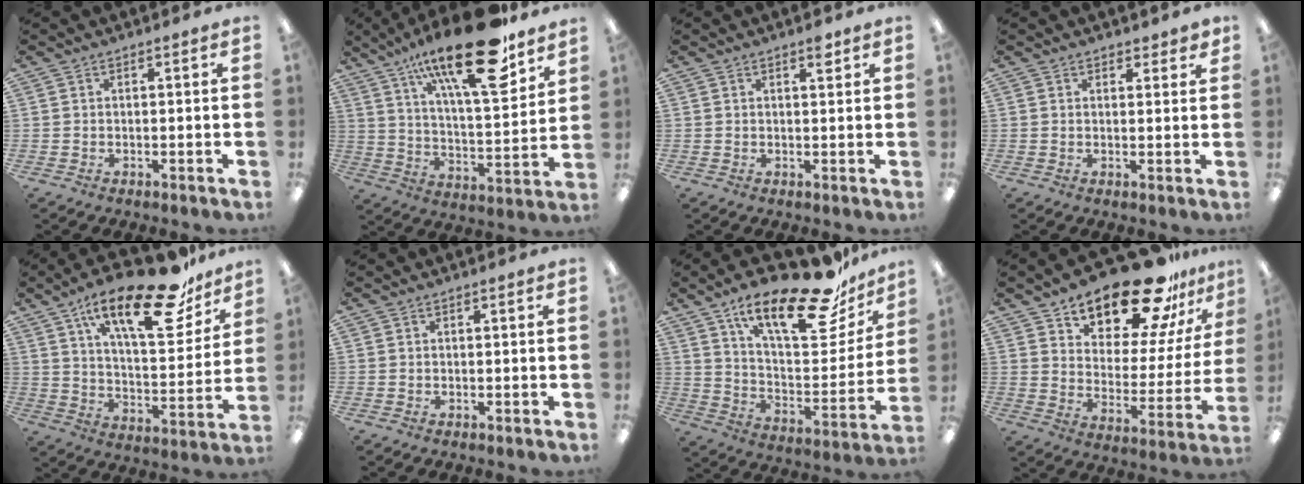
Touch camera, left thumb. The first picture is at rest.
{"total": 24.4, "force": [15.9, 7.2, 17.0], "torque": [-0.270, -0.090, 0.257]}
{"total": 2.4, "force": [1.8, 0.8, 1.5], "torque": [-0.008, -0.009, 0.026]}
{"total": 2.0, "force": [1.7, 0.8, 0.4], "torque": [0.007, -0.009, 0.030]}
{"total": 24.7, "force": [16.1, 8.6, 16.7], "torque": [-0.246, -0.096, 0.261]}
{"total": 0.0}
{"total": 23.7, "force": [17.1, 7.5, 14.5], "torque": [-0.218, -0.107, 0.280]}
{"total": 20.2, "force": [17.0, 7.0, 8.5], "torque": [-0.137, -0.126, 0.291]}